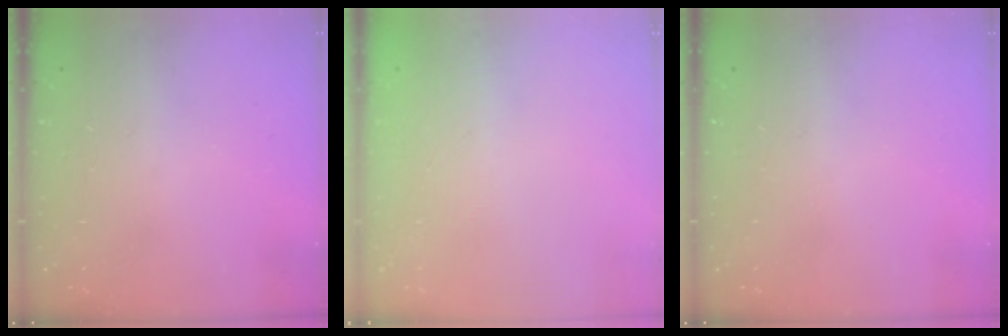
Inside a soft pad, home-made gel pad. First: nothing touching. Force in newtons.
{"total": 2.7, "press": 2.6, "slide": 0.8}
{"total": 0.0}